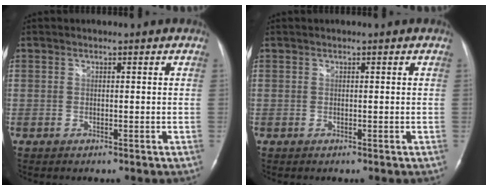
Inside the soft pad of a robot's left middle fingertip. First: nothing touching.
{"total": 0.0}